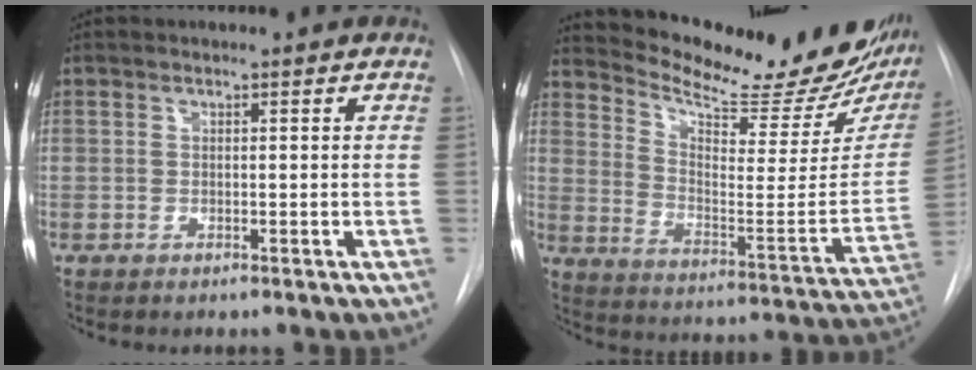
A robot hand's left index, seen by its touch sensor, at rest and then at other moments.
{"total": 25.1, "force": [21.8, 5.1, 11.3], "torque": [-0.174, -0.082, 0.286]}